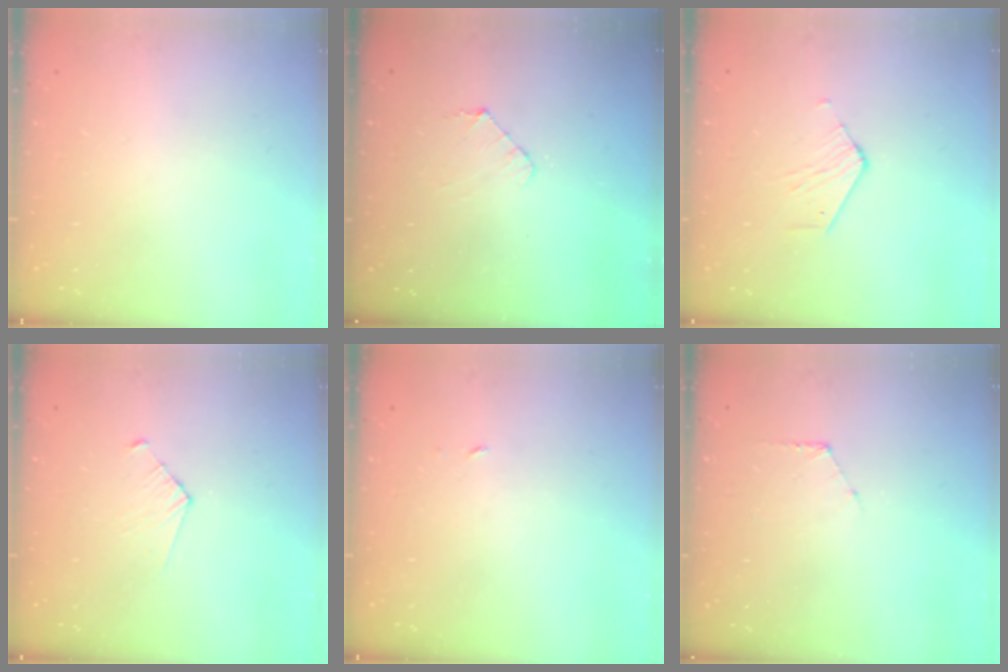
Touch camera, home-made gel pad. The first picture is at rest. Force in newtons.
{"total": 5.2, "press": 5.2, "slide": 0.4}
{"total": 2.4, "press": 2.4, "slide": 0.2}
{"total": 3.4, "press": 3.4, "slide": 0.3}
{"total": 1.8, "press": 1.8, "slide": 0.1}
{"total": 4.4, "press": 4.4, "slide": 0.3}